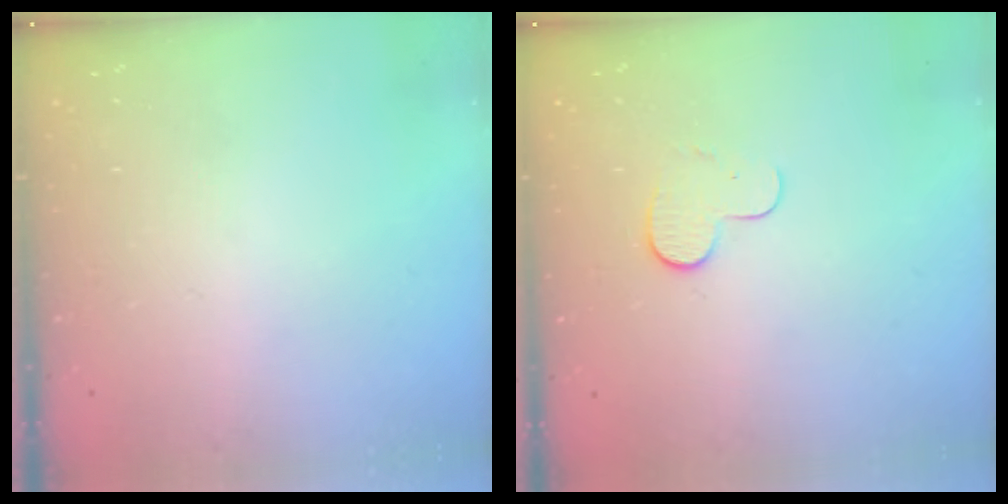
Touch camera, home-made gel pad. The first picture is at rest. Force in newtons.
{"total": 6.3, "press": 6.3, "slide": 0.5}